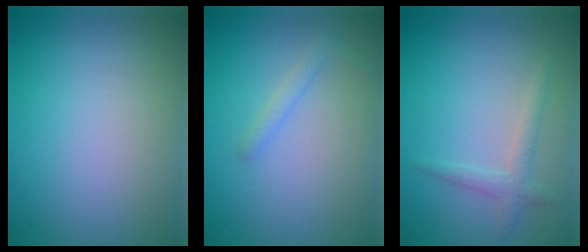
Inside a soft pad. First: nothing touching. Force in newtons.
{"total": 1.1, "press": 1.1, "slide": 0.0}
{"total": 1.7, "press": 1.7, "slide": 0.0}